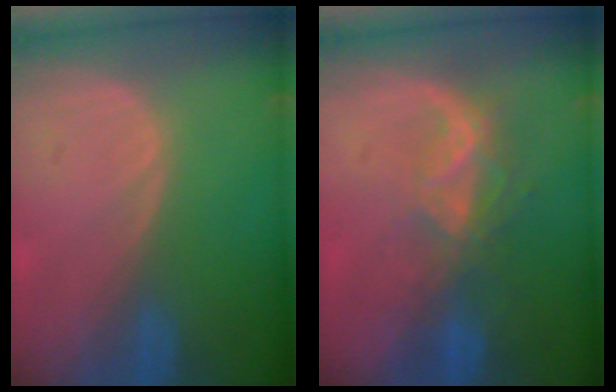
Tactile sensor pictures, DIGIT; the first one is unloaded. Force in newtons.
{"total": 6.6, "press": 5.7, "slide": 3.4}